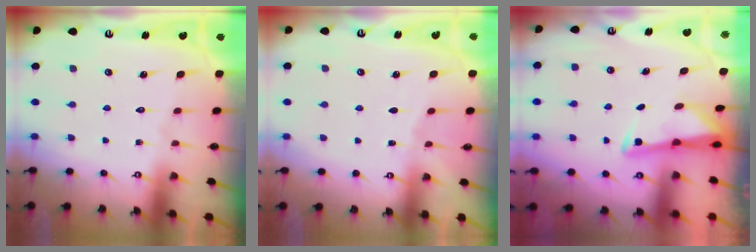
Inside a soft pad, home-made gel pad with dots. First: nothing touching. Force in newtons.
{"total": 2.2, "press": 2.2, "slide": 0.3}
{"total": 3.3, "press": 3.3, "slide": 0.5}